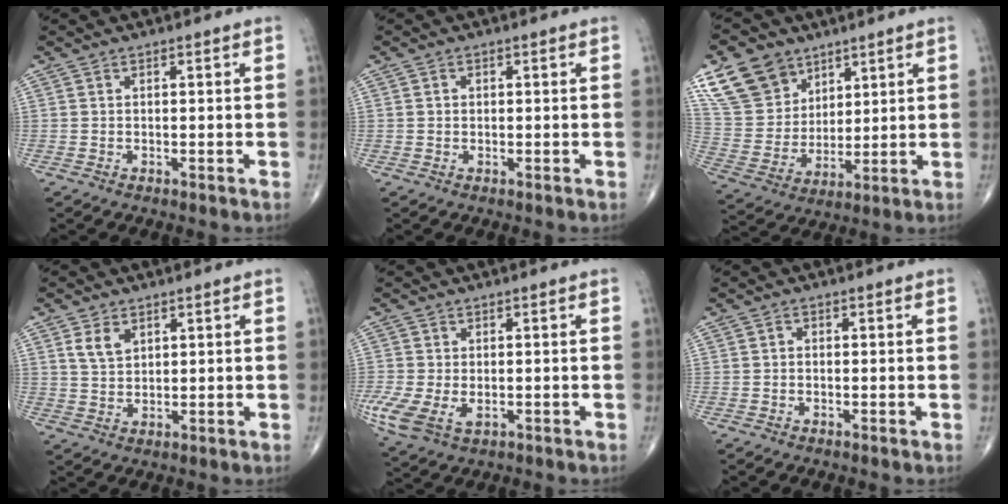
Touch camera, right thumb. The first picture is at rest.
{"total": 0.7, "force": [0.1, 0.5, 0.4], "torque": [-0.008, 0.001, 0.003]}
{"total": 14.8, "force": [8.9, 10.5, 5.4], "torque": [-0.082, -0.031, 0.184]}
{"total": 4.4, "force": [2.1, 2.9, 2.6], "torque": [-0.038, -0.012, 0.045]}
{"total": 8.7, "force": [-2.3, 5.4, 6.4], "torque": [-0.156, -0.014, -0.035]}
{"total": 0.7, "force": [-0.1, 0.6, 0.3], "torque": [0.006, 0.002, -0.008]}